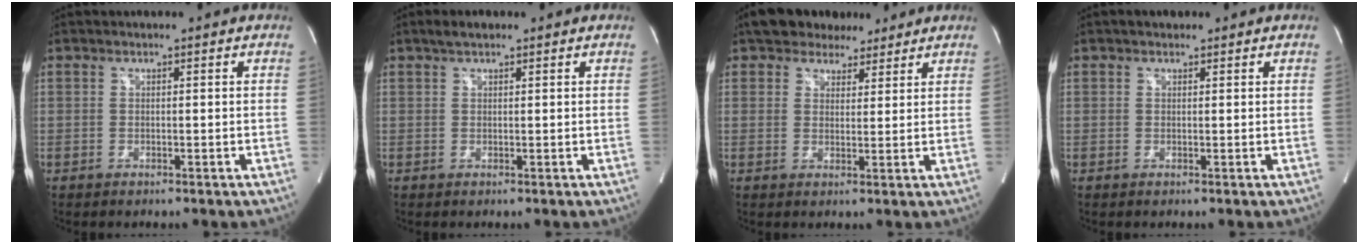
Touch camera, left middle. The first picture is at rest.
{"total": 2.3, "force": [1.6, 0.8, 1.4], "torque": [-0.028, 0.015, 0.029]}
{"total": 7.5, "force": [6.1, 3.8, 2.2], "torque": [-0.027, 0.023, 0.094]}
{"total": 1.6, "force": [1.1, 0.9, 0.7], "torque": [-0.014, 0.015, 0.016]}